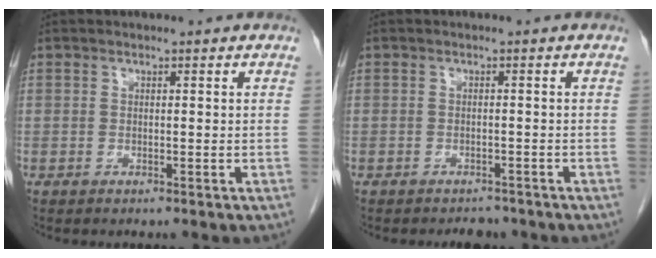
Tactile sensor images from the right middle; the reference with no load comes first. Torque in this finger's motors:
{"motor_torque": [0.09, -0.08, 0.00, 0.01]}